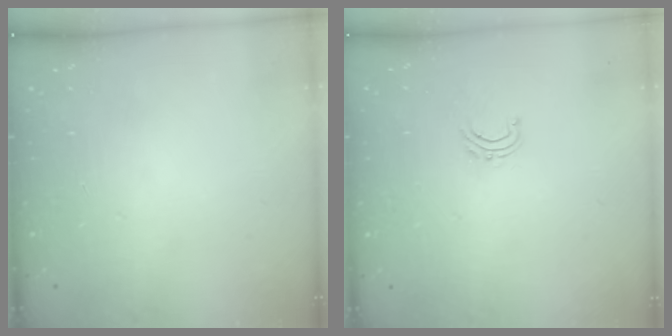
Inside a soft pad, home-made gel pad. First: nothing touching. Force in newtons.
{"total": 4.3, "press": 4.3, "slide": 0.3}